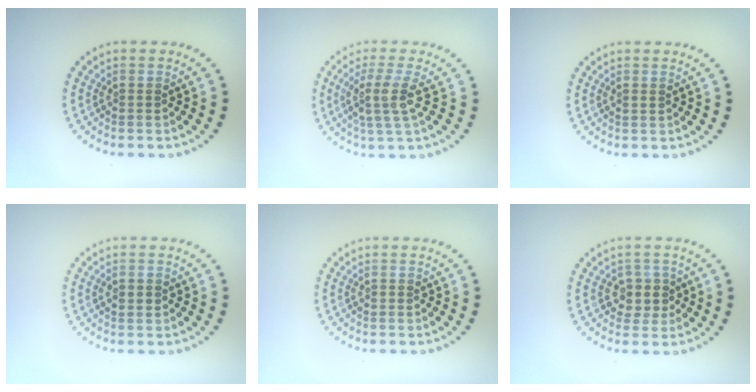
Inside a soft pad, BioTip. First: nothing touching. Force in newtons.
{"total": 3.5, "press": 2.7, "slide": 2.2}
{"total": 0.8, "press": 0.8, "slide": 0.1}
{"total": 1.6, "press": 1.6, "slide": 0.2}
{"total": 0.5, "press": 0.5, "slide": 0.1}
{"total": 2.3, "press": 2.1, "slide": 0.9}